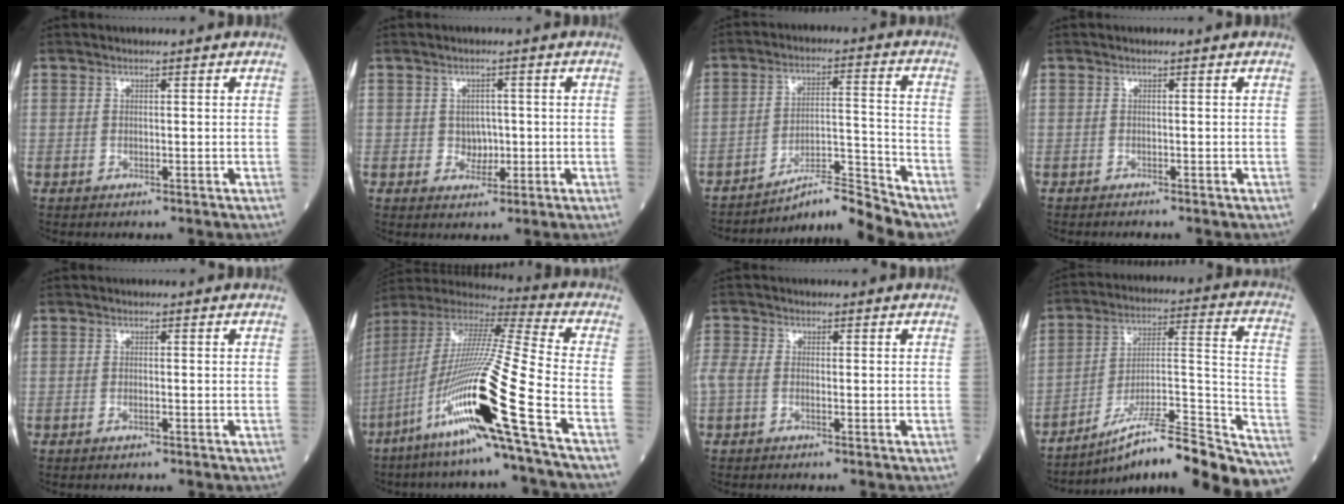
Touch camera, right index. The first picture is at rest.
{"total": 2.7, "force": [-0.1, 2.3, 1.4], "torque": [-0.010, 0.004, 0.002]}
{"total": 9.0, "force": [-8.7, -1.0, 2.0], "torque": [-0.029, 0.030, -0.145]}
{"total": 1.3, "force": [-1.1, 0.0, 0.5], "torque": [-0.007, -0.001, -0.015]}
{"total": 0.8, "force": [-0.4, 0.1, 0.6], "torque": [-0.015, -0.001, -0.007]}
{"total": 22.8, "force": [-10.4, -1.5, 20.2], "torque": [-0.407, -0.042, -0.204]}
{"total": 3.5, "force": [-0.7, 2.0, 2.8], "torque": [-0.082, 0.014, -0.013]}
{"total": 23.8, "force": [-18.8, 2.1, 14.5], "torque": [-0.150, 0.023, -0.289]}